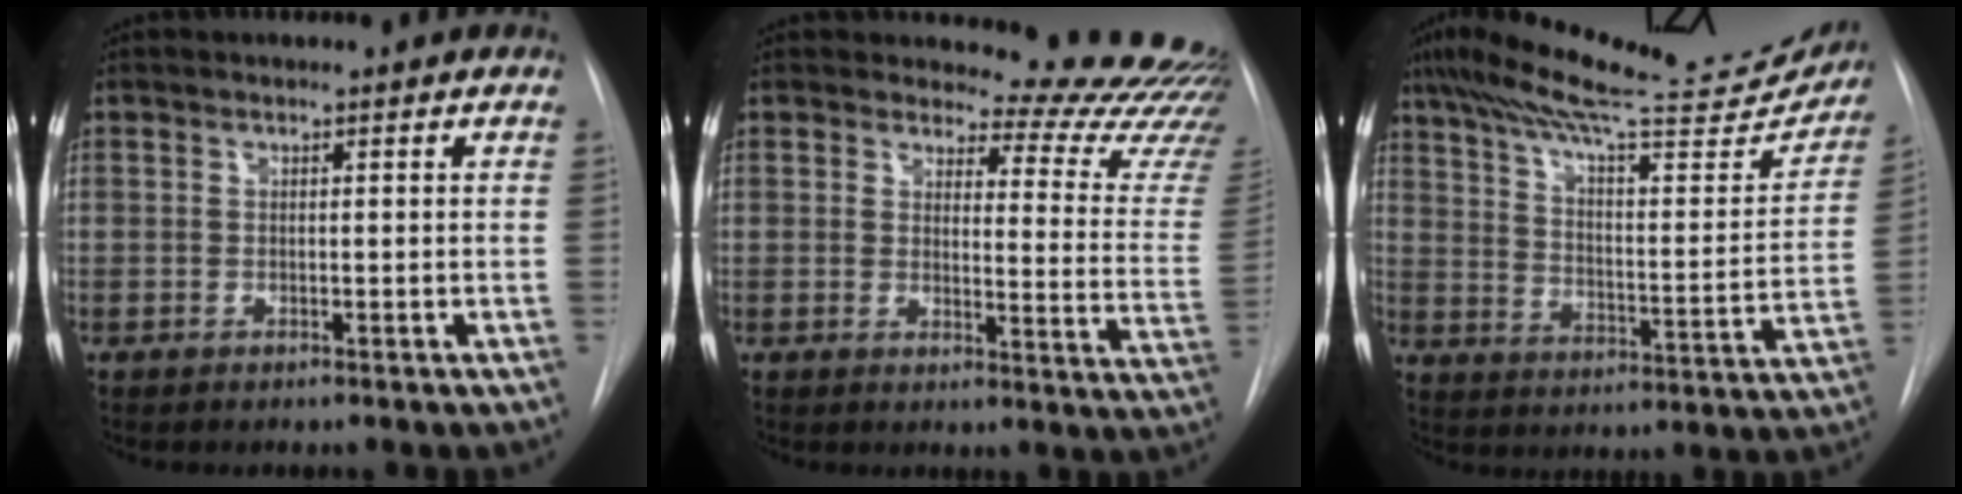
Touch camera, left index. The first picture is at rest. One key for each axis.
{"total": 17.9, "fx": 17.4, "fy": 2.4, "fz": 3.0, "tx": -0.012, "ty": -0.144, "tz": 0.169}
{"total": 26.8, "fx": 23.4, "fy": 3.9, "fz": 12.4, "tx": -0.199, "ty": -0.031, "tz": 0.314}